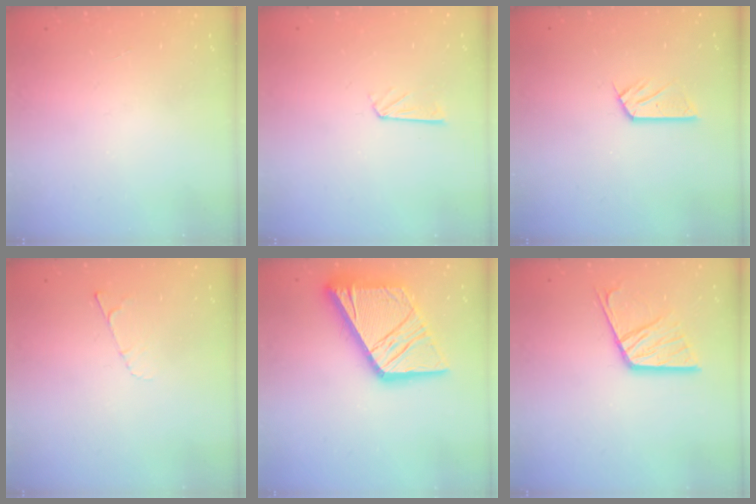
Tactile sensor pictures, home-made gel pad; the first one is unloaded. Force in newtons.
{"total": 3.9, "press": 3.9, "slide": 0.3}
{"total": 6.5, "press": 6.5, "slide": 0.2}
{"total": 3.2, "press": 3.2, "slide": 0.4}
{"total": 25.0, "press": 24.8, "slide": 2.8}
{"total": 15.5, "press": 15.4, "slide": 1.6}